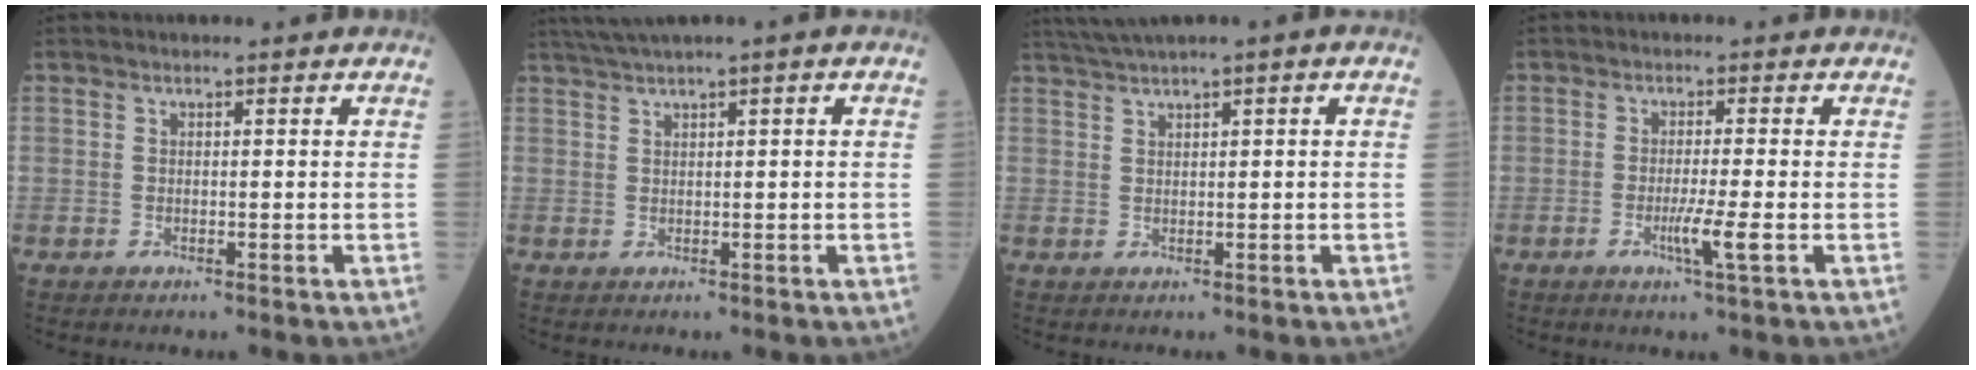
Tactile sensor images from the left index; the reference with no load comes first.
{"total": 3.6, "force": [2.3, -0.4, 2.7], "torque": [-0.058, 0.016, 0.048]}
{"total": 3.8, "force": [2.5, -0.3, 2.9], "torque": [-0.062, 0.018, 0.051]}
{"total": 3.6, "force": [-1.4, -0.6, 3.3], "torque": [-0.063, -0.010, -0.026]}